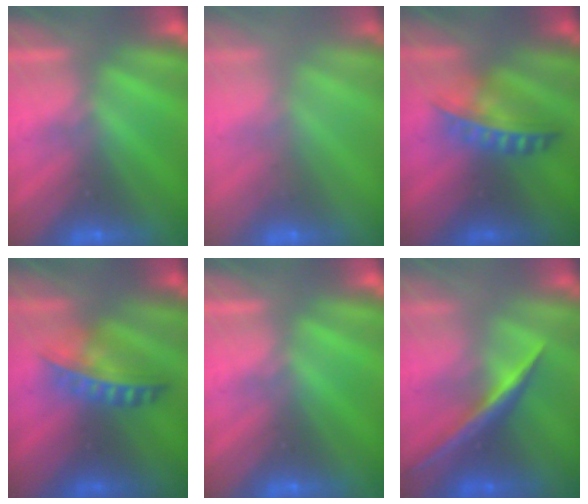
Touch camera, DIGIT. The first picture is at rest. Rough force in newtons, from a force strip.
{"total": 2.5}
{"total": 5.9}
{"total": 5.9}
{"total": 0.0}
{"total": 1.8}